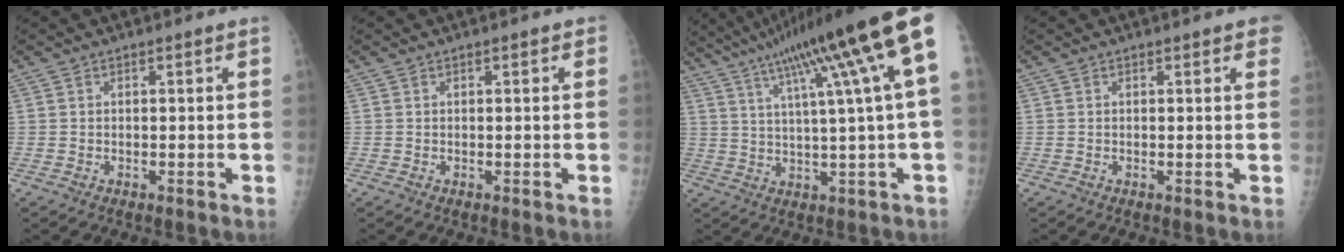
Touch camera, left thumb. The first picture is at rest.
{"total": 1.0, "force": [0.3, 0.4, 0.9], "torque": [-0.010, 0.002, 0.003]}
{"total": 19.3, "force": [8.8, 0.8, 17.1], "torque": [-0.254, 0.011, 0.131]}
{"total": 2.5, "force": [1.4, 0.7, 2.0], "torque": [-0.015, 0.002, 0.012]}